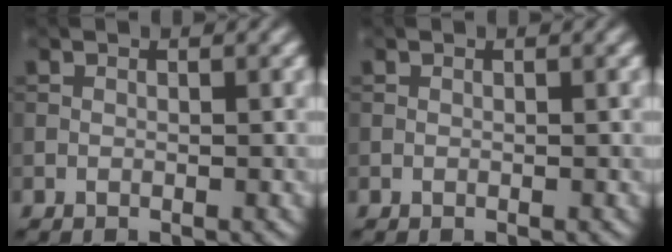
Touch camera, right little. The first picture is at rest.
{"total": 0.0}